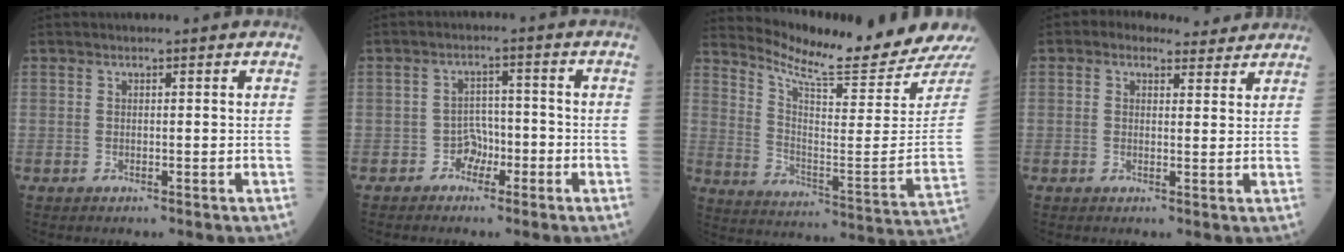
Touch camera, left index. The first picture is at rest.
{"total": 2.9, "force": [-1.7, 2.0, 1.0], "torque": [-0.012, 0.010, -0.033]}
{"total": 17.1, "force": [16.5, -2.1, 3.7], "torque": [-0.080, -0.113, 0.240]}
{"total": 4.6, "force": [3.7, 2.5, 1.1], "torque": [-0.018, 0.020, 0.049]}